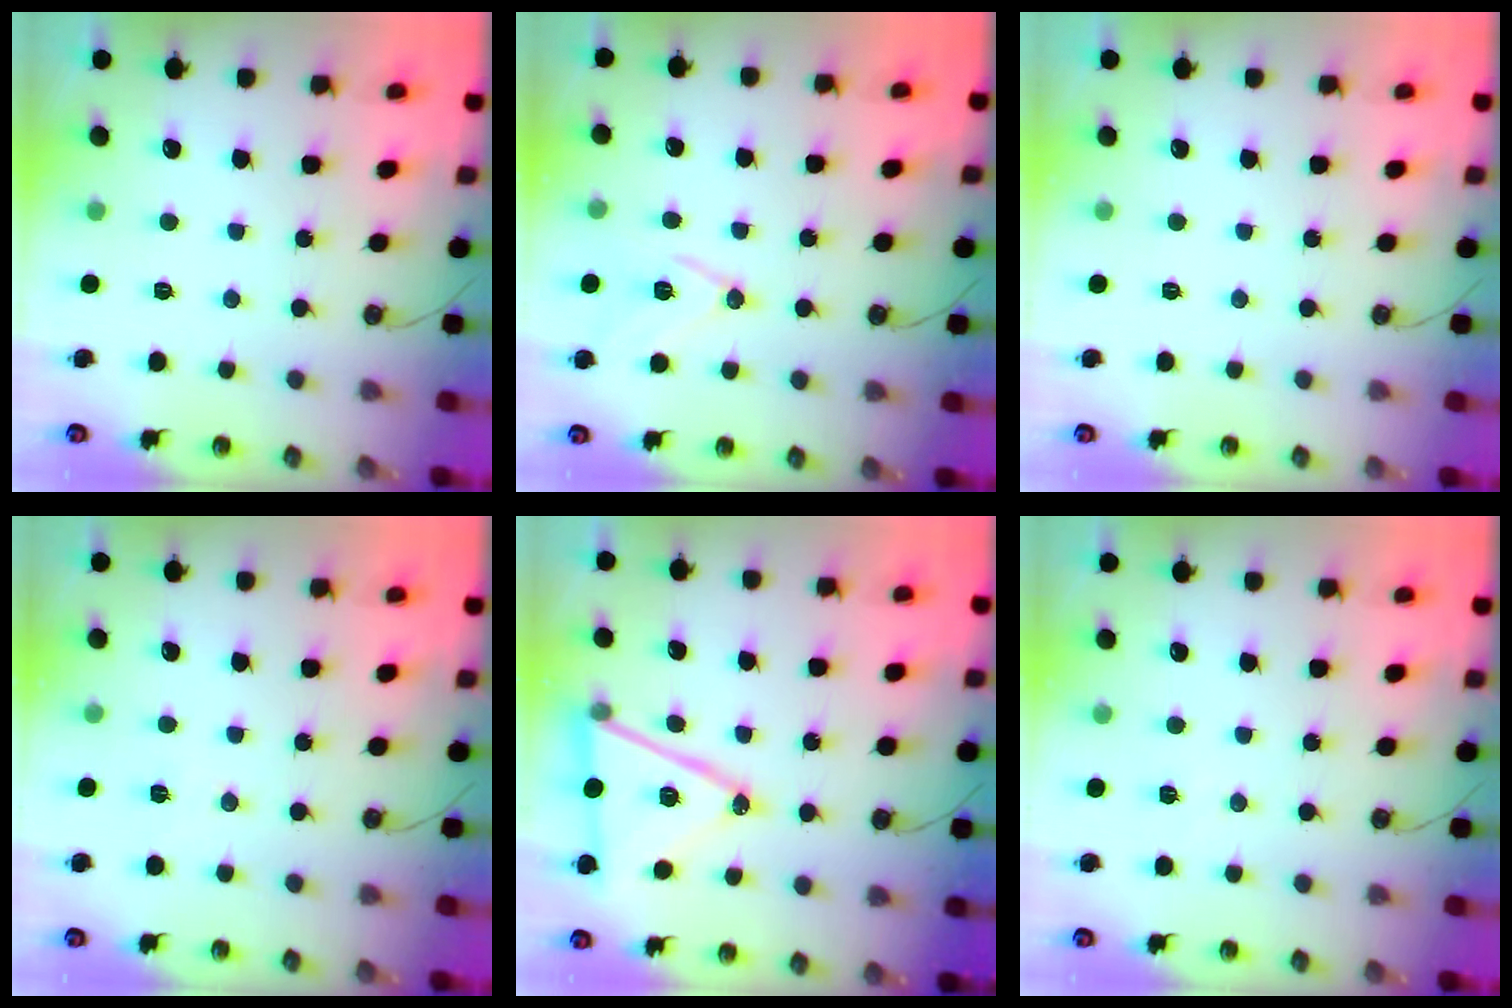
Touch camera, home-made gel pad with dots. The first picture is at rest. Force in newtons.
{"total": 10.8, "press": 10.3, "slide": 3.3}
{"total": 0.0}
{"total": 6.2, "press": 4.3, "slide": 4.5}
{"total": 15.8, "press": 15.4, "slide": 3.7}
{"total": 4.2, "press": 3.9, "slide": 1.7}